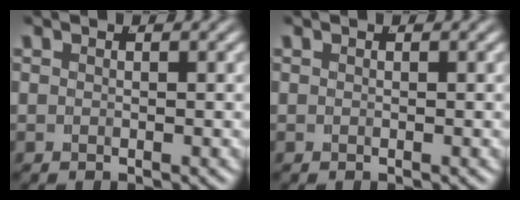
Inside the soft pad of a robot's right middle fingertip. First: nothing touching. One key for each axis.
{"total": 0.0}